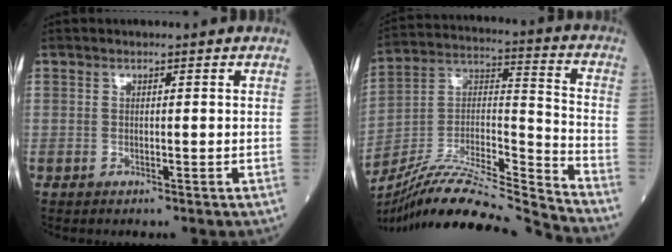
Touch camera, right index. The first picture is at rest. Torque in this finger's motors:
{"motor_torque": [-0.55, -0.72, 0.10, 0.00]}